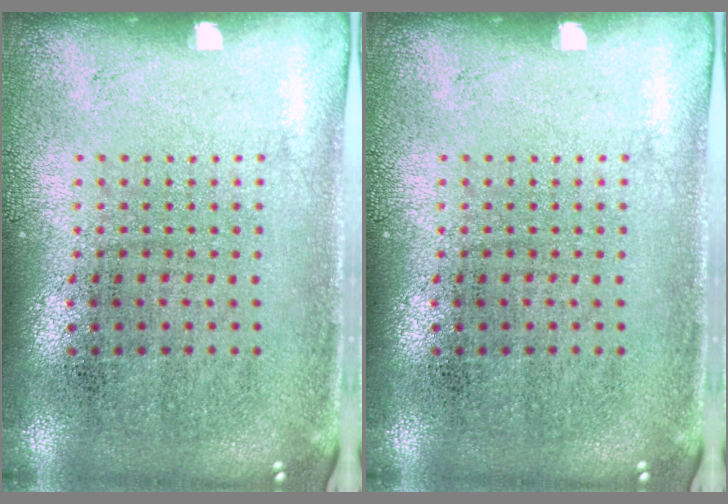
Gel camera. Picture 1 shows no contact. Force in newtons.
{"total": 0.0}